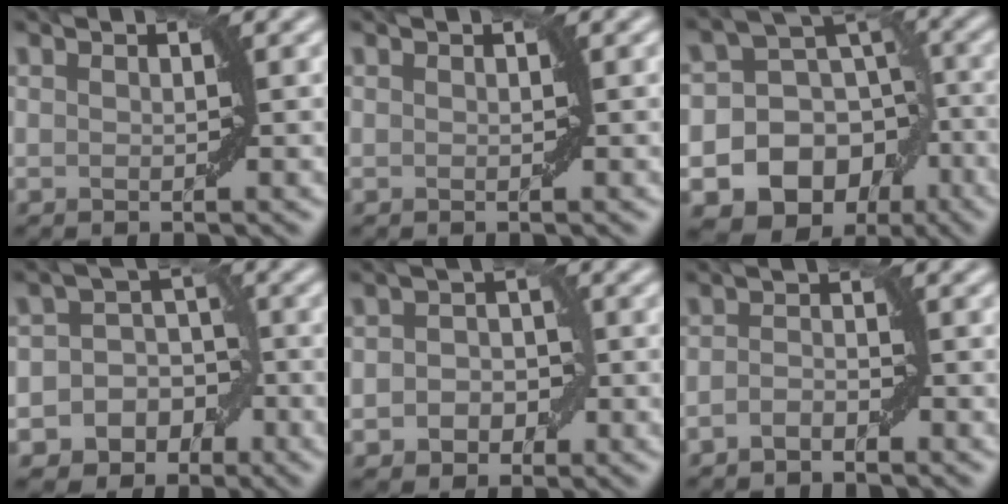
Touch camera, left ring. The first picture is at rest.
{"total": 0.0}
{"total": 15.8, "force": [-7.5, 13.0, 4.7], "torque": [-0.062, -0.032, -0.122]}
{"total": 6.9, "force": [-3.2, 5.9, 1.7], "torque": [-0.004, 0.008, -0.065]}
{"total": 3.3, "force": [-0.8, 2.6, 1.8], "torque": [-0.007, -0.002, -0.021]}
{"total": 1.4, "force": [-1.1, 0.6, 0.8], "torque": [-0.017, 0.004, -0.023]}